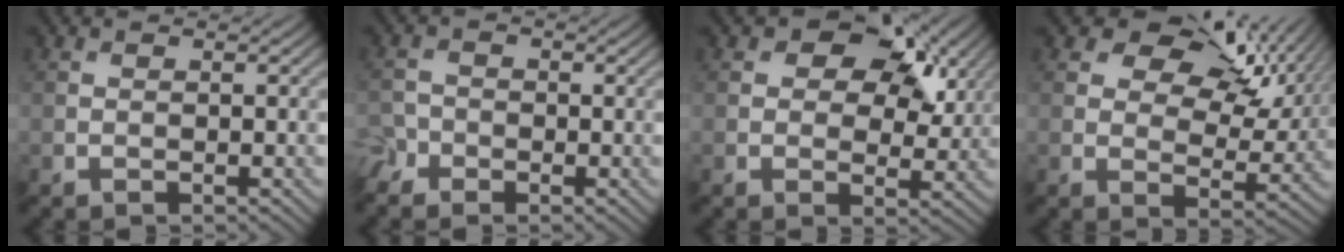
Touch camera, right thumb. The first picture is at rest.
{"total": 2.4, "force": [-1.9, 1.5, 0.4], "torque": [-0.012, -0.002, -0.049]}
{"total": 10.8, "force": [5.0, 6.6, 6.9], "torque": [-0.095, 0.005, 0.074]}
{"total": 13.2, "force": [6.2, 7.6, 8.8], "torque": [-0.138, 0.012, 0.085]}